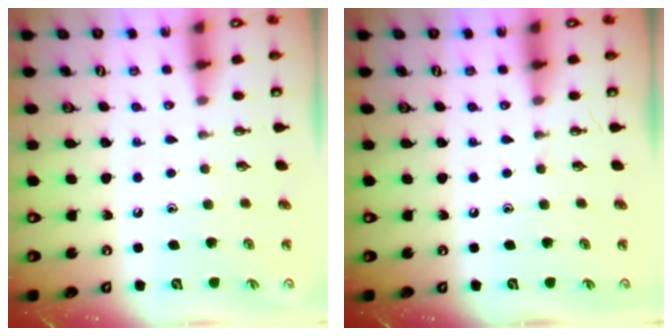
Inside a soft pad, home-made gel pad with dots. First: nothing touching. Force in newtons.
{"total": 0.0}